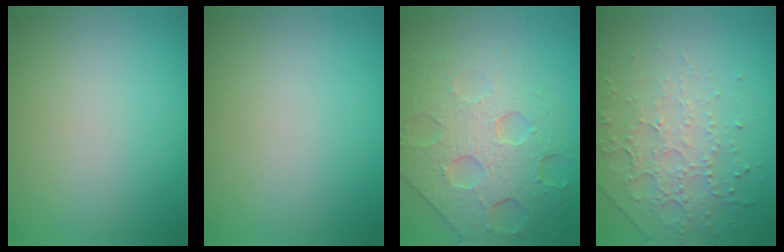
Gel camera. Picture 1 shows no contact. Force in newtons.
{"total": 0.0}
{"total": 8.1, "press": 5.5, "slide": 6.0}
{"total": 4.6, "press": 3.1, "slide": 3.4}